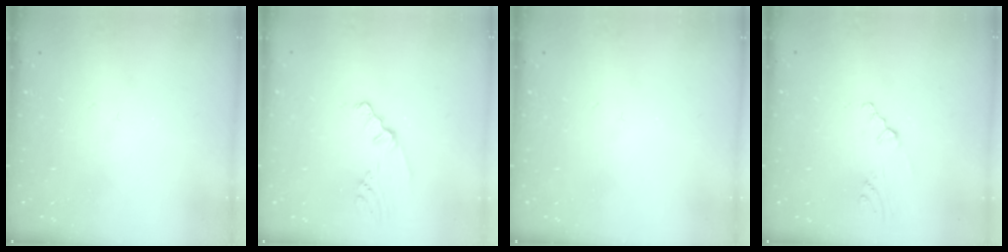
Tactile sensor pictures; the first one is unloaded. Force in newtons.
{"total": 2.0, "press": 1.5, "slide": 1.4}
{"total": 0.0}
{"total": 1.3, "press": 1.2, "slide": 0.4}